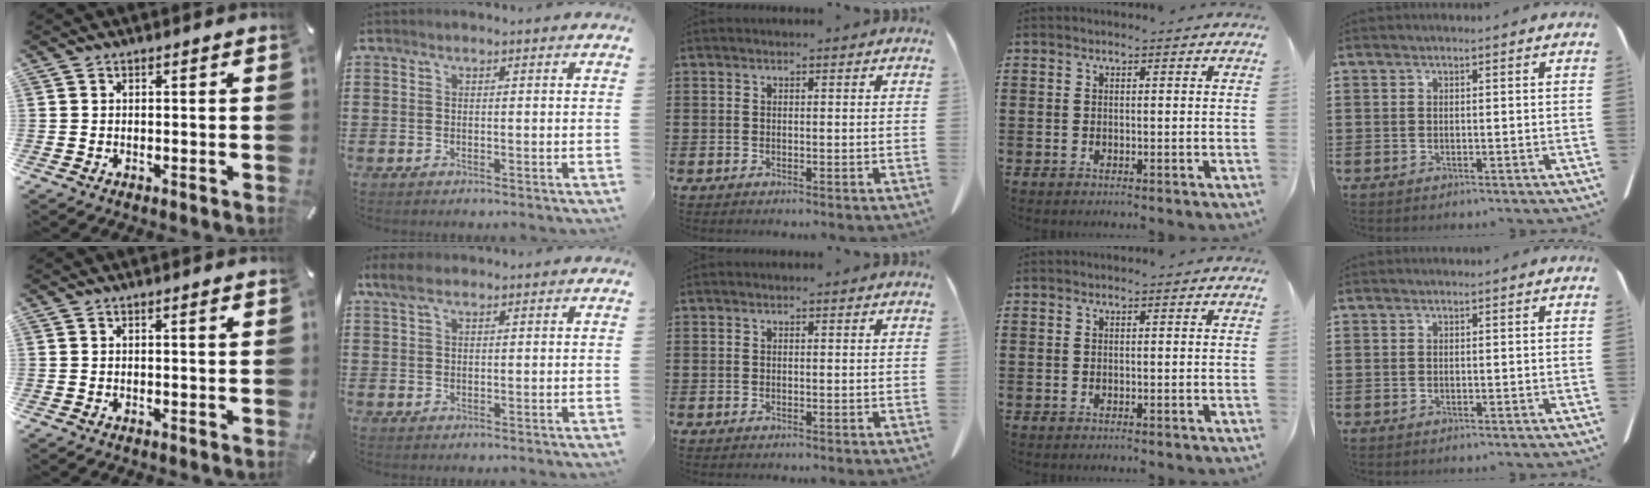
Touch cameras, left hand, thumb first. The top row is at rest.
{"thumb": {"total": 0.7, "force": [0.3, 0.1, 0.7], "torque": [-0.012, 0.001, 0.004]}, "index": {"total": 3.7, "force": [2.0, 1.9, 2.5], "torque": [-0.061, 0.005, 0.034]}}